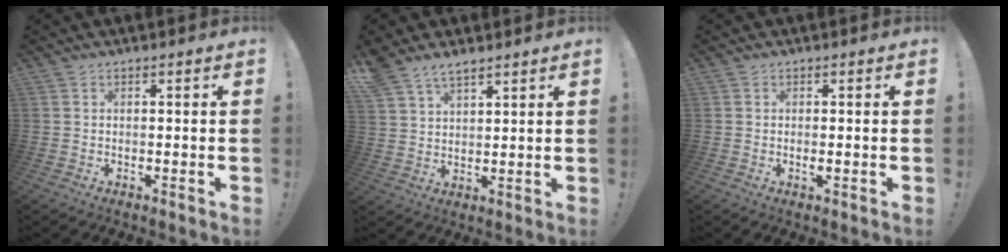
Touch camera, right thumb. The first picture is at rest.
{"total": 6.2, "force": [5.0, 2.7, 2.5], "torque": [-0.045, -0.029, 0.098]}
{"total": 0.9, "force": [-0.2, 0.1, 0.9], "torque": [-0.016, -0.001, -0.004]}